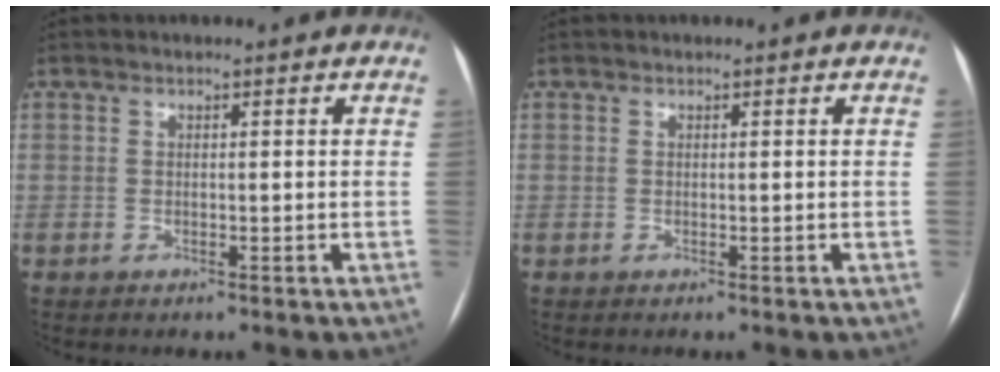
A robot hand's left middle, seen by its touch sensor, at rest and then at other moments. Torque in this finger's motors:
{"motor_torque": [-0.05, 0.04, -0.02, -0.01]}